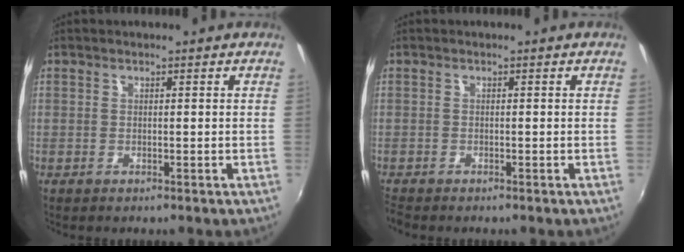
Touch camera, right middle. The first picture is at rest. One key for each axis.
{"total": 1.5, "fx": -1.4, "fy": 0.1, "fz": 0.5, "tx": -0.010, "ty": -0.011, "tz": -0.026}